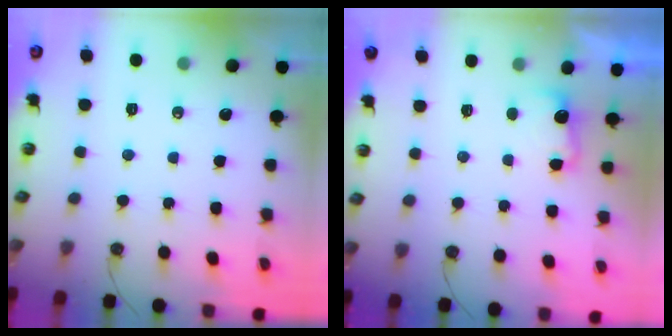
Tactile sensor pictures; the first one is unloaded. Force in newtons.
{"total": 3.6, "press": 3.4, "slide": 1.1}